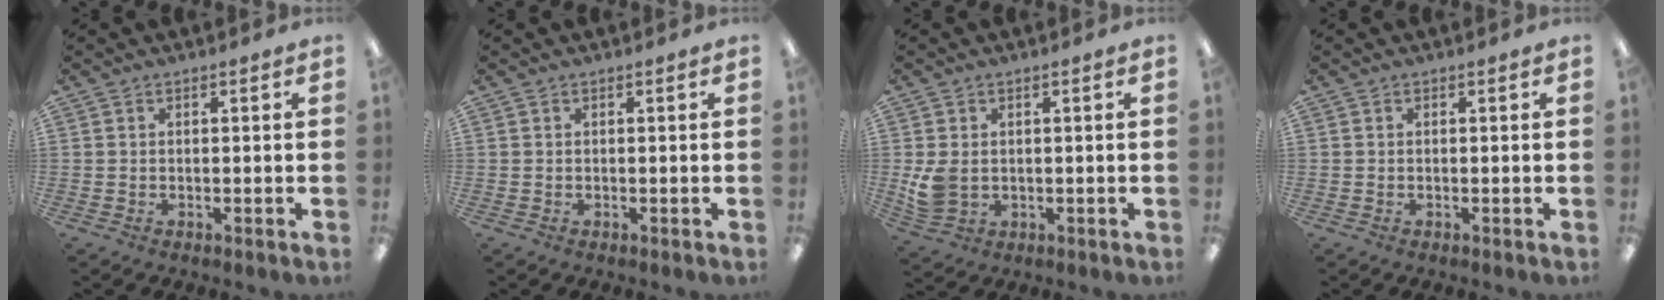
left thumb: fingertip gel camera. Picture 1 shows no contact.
{"total": 0.0}
{"total": 5.2, "force": [0.6, 3.9, 3.3], "torque": [-0.074, -0.004, 0.011]}
{"total": 0.0}